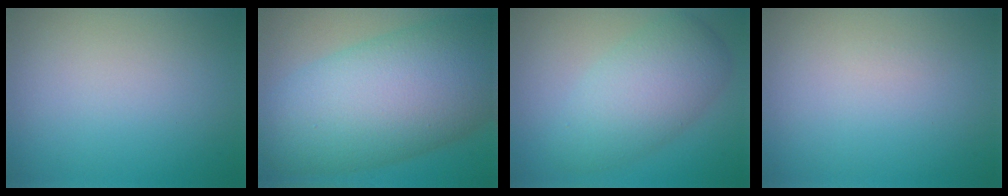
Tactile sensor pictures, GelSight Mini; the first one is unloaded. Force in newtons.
{"total": 13.6, "press": 13.6, "slide": 0.6}
{"total": 5.8, "press": 5.8, "slide": 0.1}
{"total": 0.0}